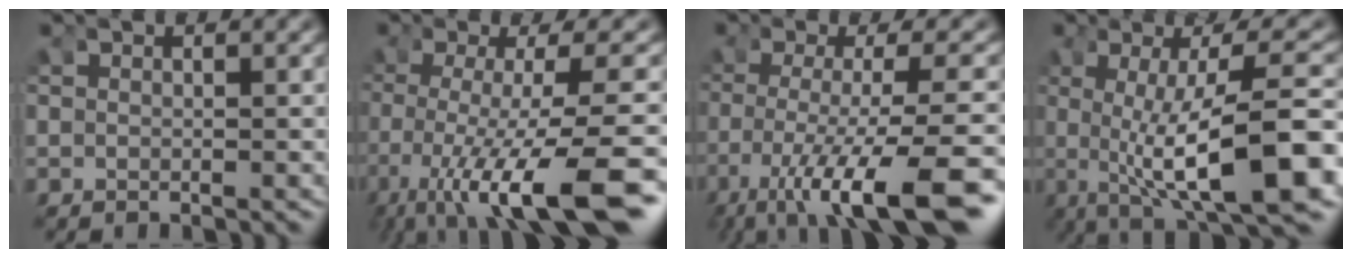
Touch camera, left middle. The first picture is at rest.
{"total": 9.5, "force": [-4.6, 2.7, 7.9], "torque": [-0.145, -0.032, -0.046]}
{"total": 9.9, "force": [-5.5, 2.8, 7.8], "torque": [-0.136, -0.033, -0.062]}
{"total": 10.9, "force": [-2.0, 3.2, 10.2], "torque": [-0.152, -0.021, -0.015]}